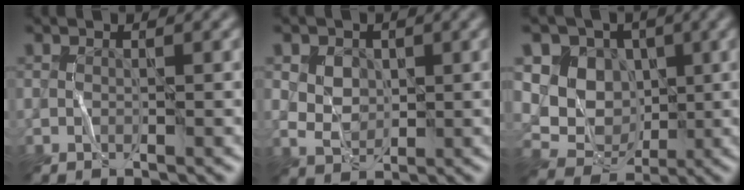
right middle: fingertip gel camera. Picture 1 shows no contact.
{"total": 2.0, "force": [0.7, 1.8, 0.6], "torque": [-0.021, 0.002, 0.020]}
{"total": 8.1, "force": [3.0, 7.0, 2.7], "torque": [-0.060, 0.015, 0.062]}